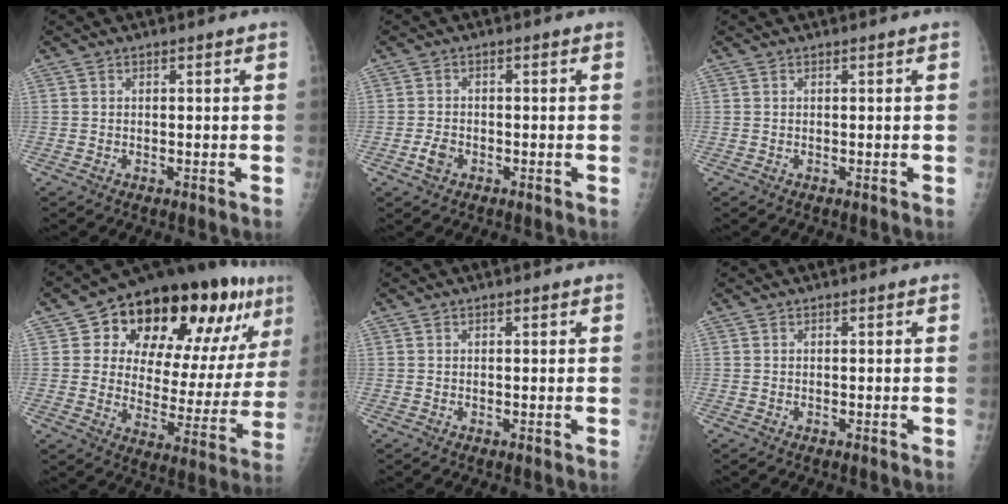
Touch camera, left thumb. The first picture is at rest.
{"total": 2.9, "force": [-1.4, 2.0, 1.7], "torque": [-0.030, 0.008, -0.025]}
{"total": 0.0}
{"total": 27.0, "force": [13.5, 12.7, 19.7], "torque": [-0.250, -0.015, 0.205]}
{"total": 0.6, "force": [0.3, 0.4, 0.4], "torque": [-0.001, 0.000, 0.002]}
{"total": 0.0}